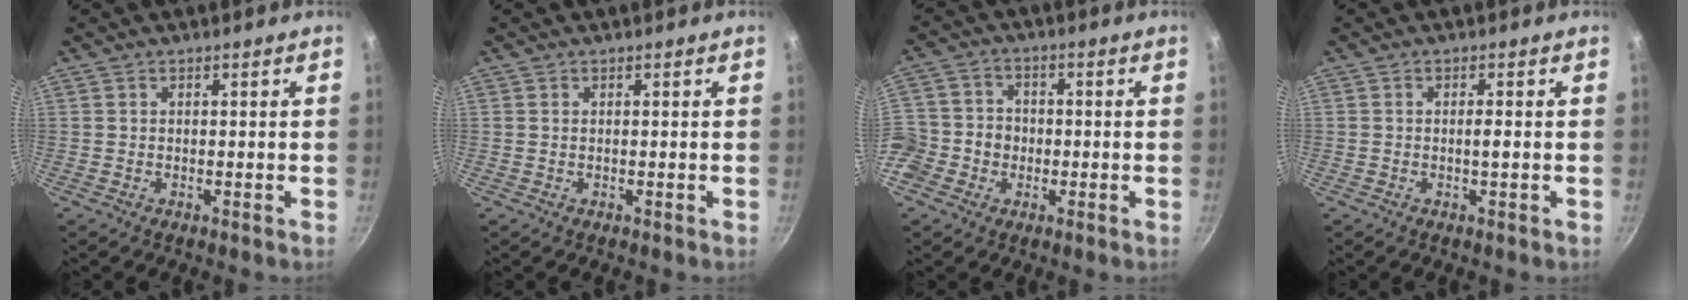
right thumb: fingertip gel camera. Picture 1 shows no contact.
{"total": 0.0}
{"total": 11.4, "force": [-3.0, 10.1, 4.3], "torque": [-0.074, 0.037, -0.067]}
{"total": 1.4, "force": [-0.2, 0.1, 1.4], "torque": [-0.031, 0.002, -0.006]}